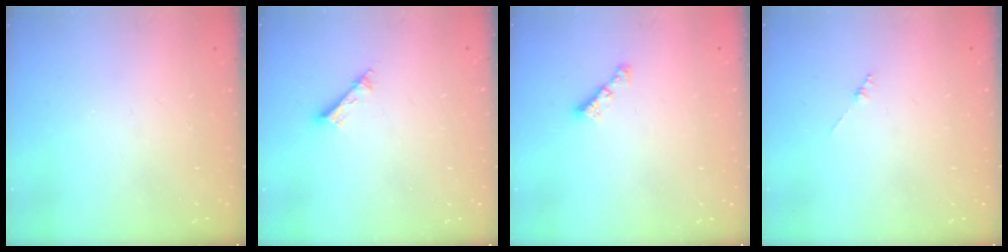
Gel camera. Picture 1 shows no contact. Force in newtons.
{"total": 3.6, "press": 3.6, "slide": 0.2}
{"total": 3.5, "press": 3.5, "slide": 0.6}
{"total": 1.3, "press": 1.3, "slide": 0.3}